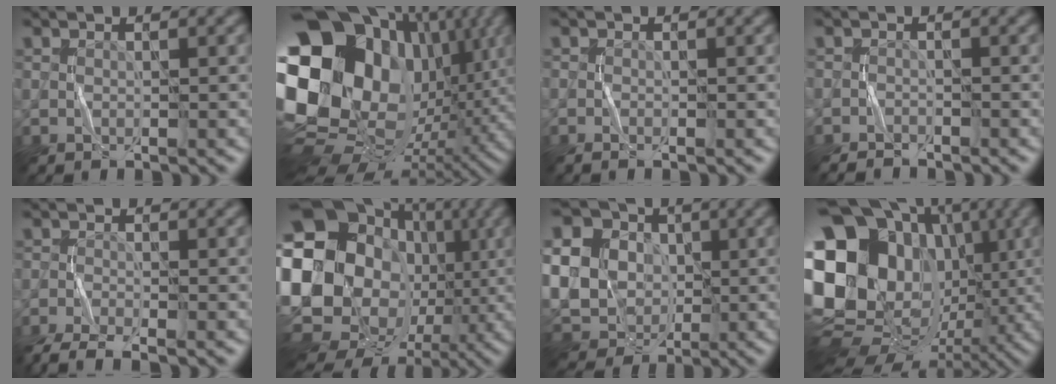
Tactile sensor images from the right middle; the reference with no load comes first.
{"total": 21.7, "force": [2.3, 16.3, 14.2], "torque": [-0.289, -0.020, 0.027]}
{"total": 0.8, "force": [-0.5, 0.2, 0.5], "torque": [-0.011, -0.001, -0.011]}
{"total": 1.8, "force": [-1.7, 0.5, 0.3], "torque": [-0.005, 0.000, -0.034]}
{"total": 4.3, "force": [-3.5, 0.9, 2.4], "torque": [-0.049, -0.012, -0.076]}
{"total": 22.2, "force": [-1.4, 18.4, 12.3], "torque": [-0.219, 0.024, -0.060]}
{"total": 17.1, "force": [2.1, 14.7, 8.5], "torque": [-0.228, 0.023, 0.020]}
{"total": 22.9, "force": [1.8, 19.2, 12.3], "torque": [-0.249, 0.030, -0.005]}